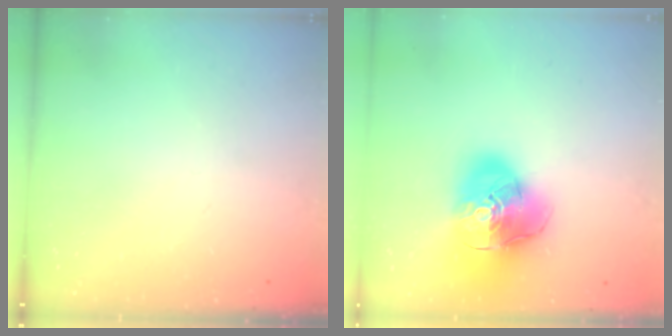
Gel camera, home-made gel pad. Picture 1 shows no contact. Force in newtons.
{"total": 22.5, "press": 22.3, "slide": 3.4}